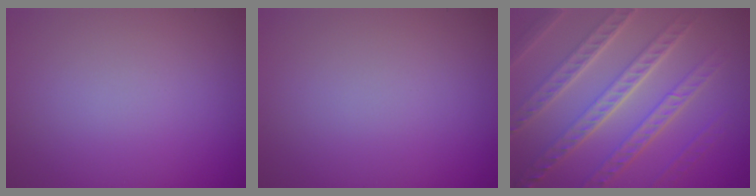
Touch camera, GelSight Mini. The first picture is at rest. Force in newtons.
{"total": 0.0}
{"total": 7.4, "press": 5.2, "slide": 5.3}